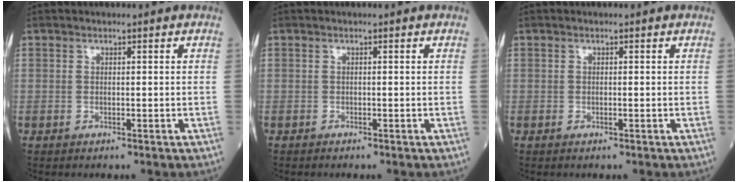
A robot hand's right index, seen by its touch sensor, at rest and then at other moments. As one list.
[{"total": 0.0}, {"total": 0.0}]